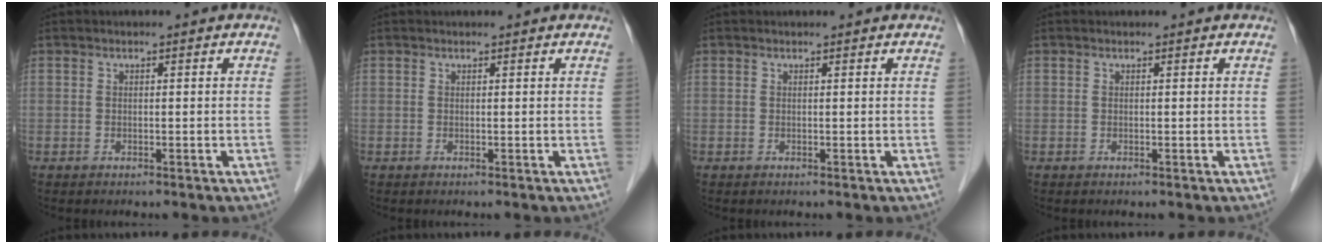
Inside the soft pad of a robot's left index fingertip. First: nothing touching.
{"total": 1.9, "force": [1.9, 0.3, 0.5], "torque": [-0.012, 0.015, 0.017]}
{"total": 1.7, "force": [1.6, 0.3, 0.3], "torque": [-0.012, 0.013, 0.015]}
{"total": 0.9, "force": [0.8, 0.2, 0.1], "torque": [-0.008, 0.008, 0.009]}